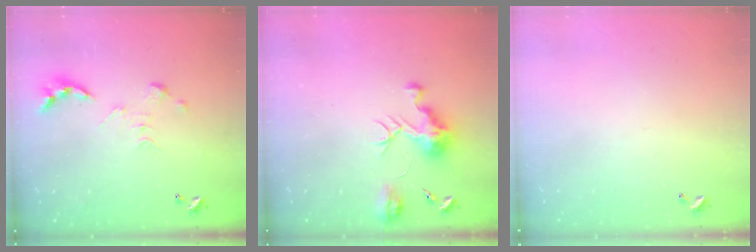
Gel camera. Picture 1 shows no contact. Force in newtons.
{"total": 10.0, "press": 10.0, "slide": 0.6}
{"total": 0.0}